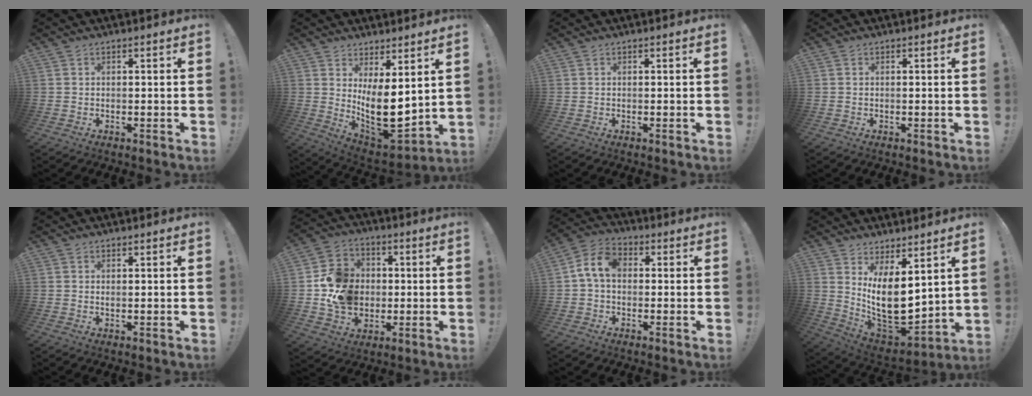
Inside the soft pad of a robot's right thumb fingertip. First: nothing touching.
{"total": 13.7, "force": [1.4, 6.1, 12.2], "torque": [-0.190, -0.039, 0.038]}
{"total": 0.0}
{"total": 0.0}
{"total": 0.7, "force": [0.4, 0.1, 0.5], "torque": [-0.012, 0.002, 0.008]}
{"total": 13.6, "force": [-1.0, 12.5, 5.4], "torque": [-0.066, 0.022, -0.006]}
{"total": 9.0, "force": [1.0, 6.3, 6.4], "torque": [-0.130, 0.017, 0.023]}
{"total": 15.1, "force": [2.7, 7.6, 12.8], "torque": [-0.234, -0.050, 0.058]}